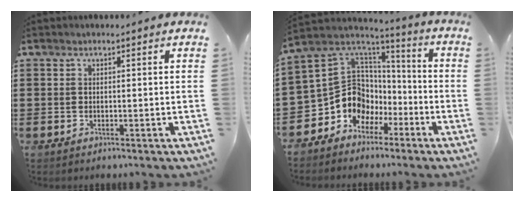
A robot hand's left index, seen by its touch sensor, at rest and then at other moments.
{"total": 10.7, "force": [-3.3, 9.6, 3.2], "torque": [-0.111, -0.011, -0.057]}